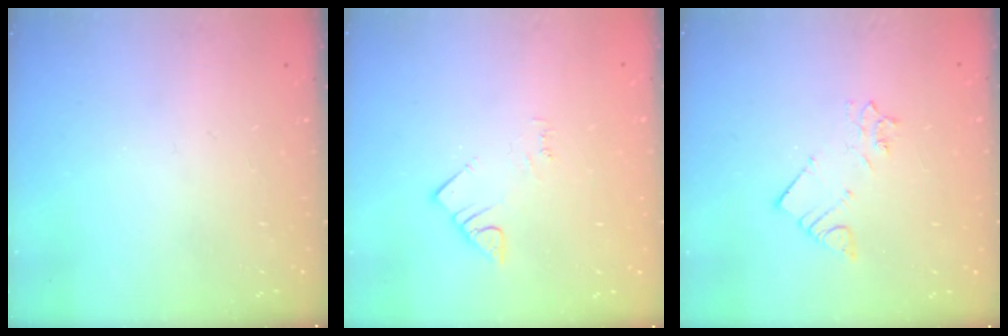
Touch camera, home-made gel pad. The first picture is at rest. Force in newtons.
{"total": 2.5, "press": 2.4, "slide": 0.4}
{"total": 2.2, "press": 2.2, "slide": 0.1}